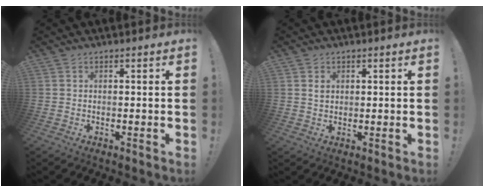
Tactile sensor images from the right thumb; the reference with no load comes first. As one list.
[{"total": 1.8, "force": [0.7, 1.4, 0.7], "torque": [-0.009, -0.001, 0.011]}]